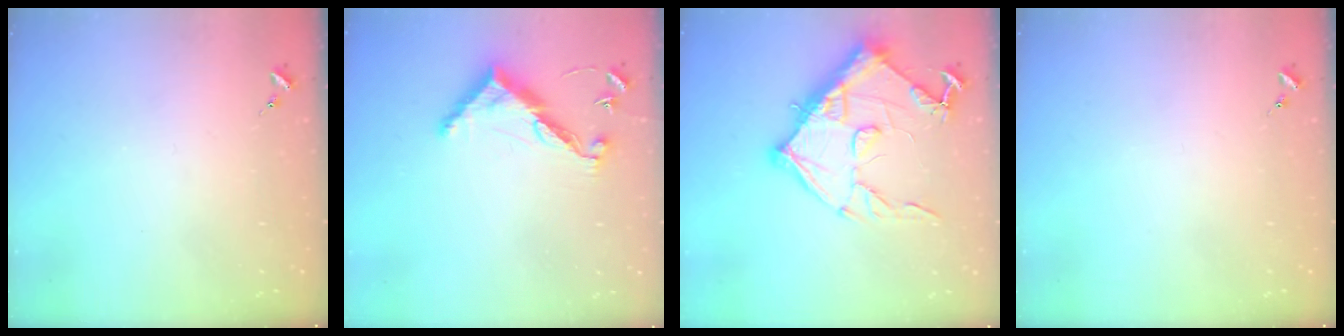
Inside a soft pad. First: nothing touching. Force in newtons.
{"total": 10.6, "press": 10.6, "slide": 0.4}
{"total": 15.4, "press": 15.4, "slide": 1.0}
{"total": 0.0}